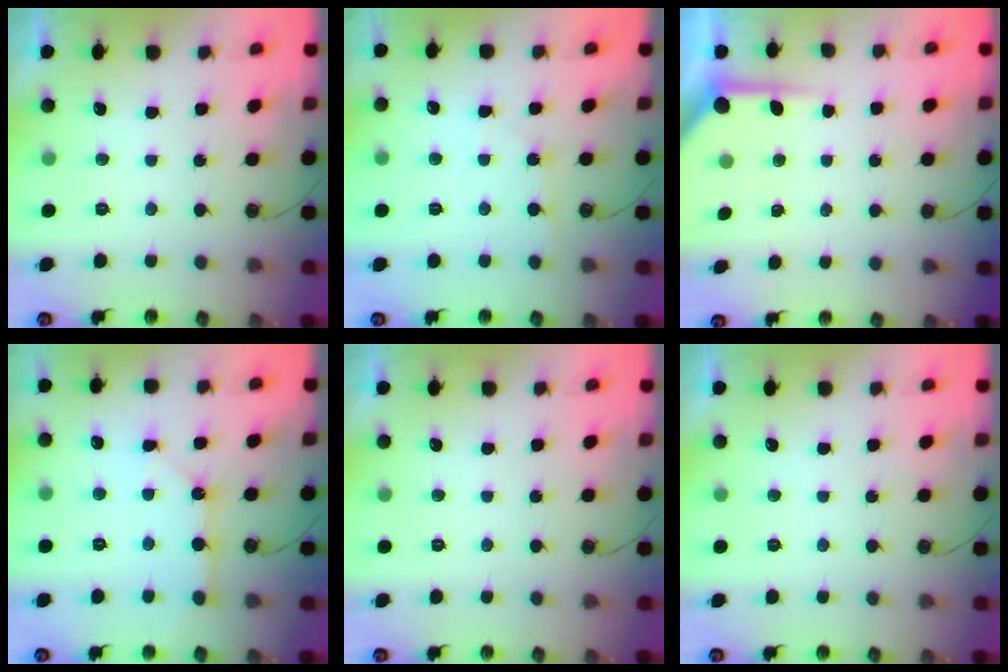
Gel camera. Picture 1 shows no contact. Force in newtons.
{"total": 3.5, "press": 3.5, "slide": 0.5}
{"total": 4.7, "press": 4.6, "slide": 0.5}
{"total": 3.9, "press": 3.9, "slide": 0.3}
{"total": 0.0}
{"total": 0.0}